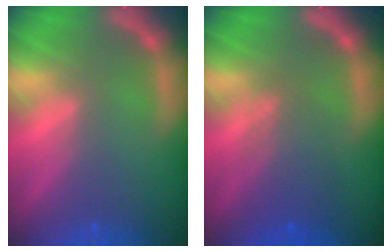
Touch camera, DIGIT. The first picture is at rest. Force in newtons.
{"total": 4.1}